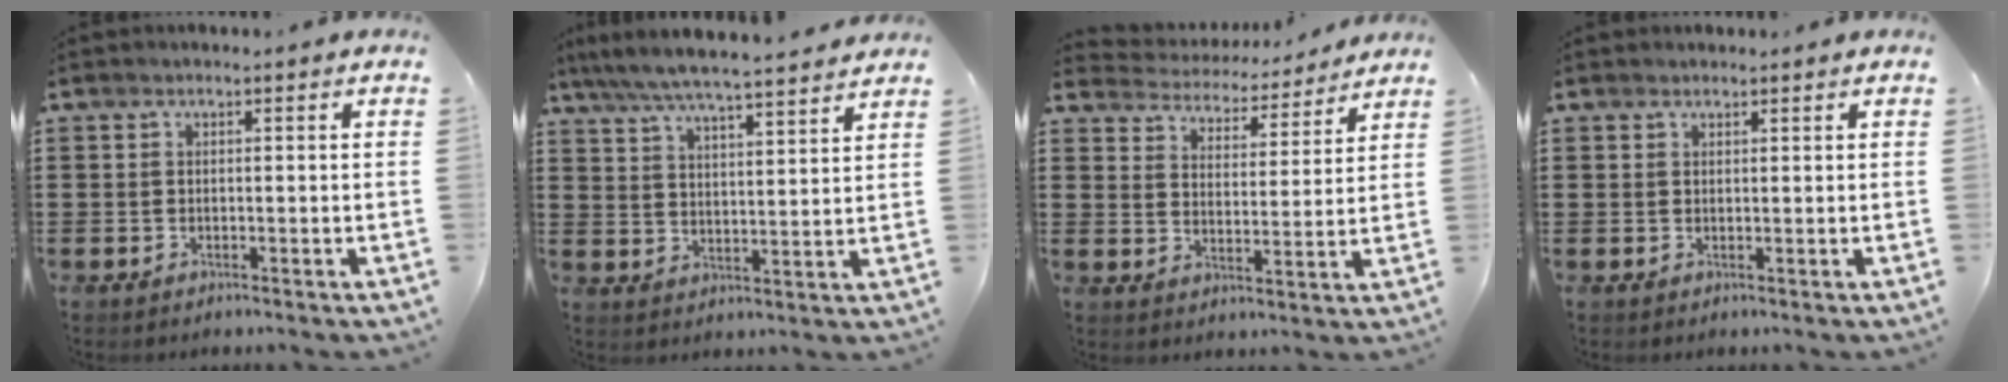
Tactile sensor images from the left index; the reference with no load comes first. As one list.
[{"total": 5.9, "force": [5.5, -0.2, 2.1], "torque": [-0.063, -0.035, 0.093]}, {"total": 4.1, "force": [4.1, 0.4, -0.1], "torque": [-0.026, -0.034, 0.065]}, {"total": 1.1, "force": [1.0, 0.3, 0.0], "torque": [-0.003, 0.000, 0.021]}]